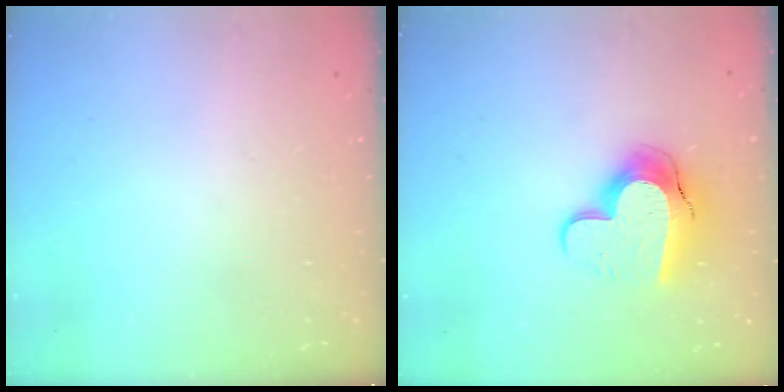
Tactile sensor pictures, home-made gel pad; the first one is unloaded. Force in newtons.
{"total": 13.7, "press": 13.6, "slide": 1.0}